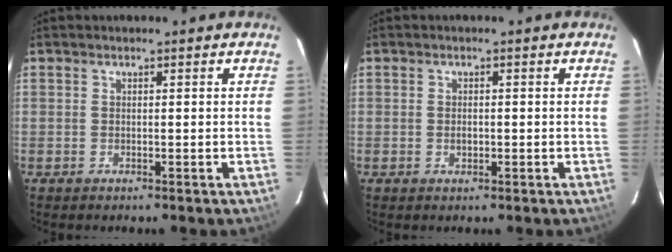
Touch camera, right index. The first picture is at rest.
{"total": 1.4, "force": [-0.2, 0.9, 1.0], "torque": [-0.017, 0.002, -0.003]}